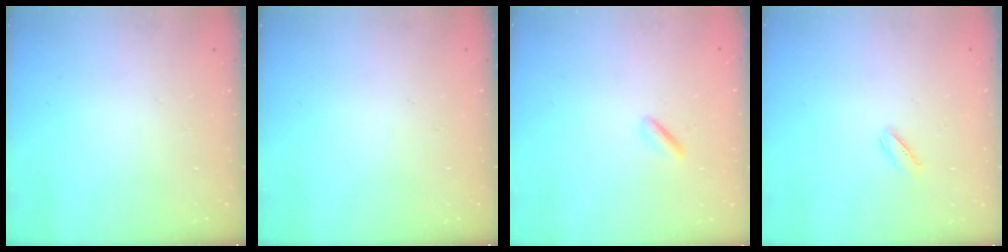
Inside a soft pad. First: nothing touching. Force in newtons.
{"total": 0.0}
{"total": 0.5, "press": 0.0, "slide": 0.5}
{"total": 2.1, "press": 2.0, "slide": 0.7}